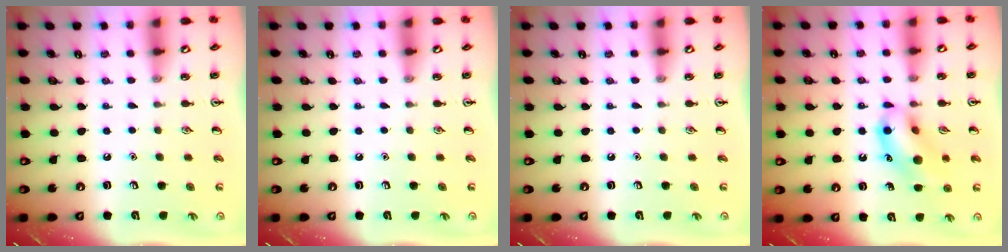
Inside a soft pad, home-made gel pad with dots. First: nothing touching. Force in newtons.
{"total": 0.0}
{"total": 0.0}
{"total": 13.4, "press": 13.3, "slide": 2.1}